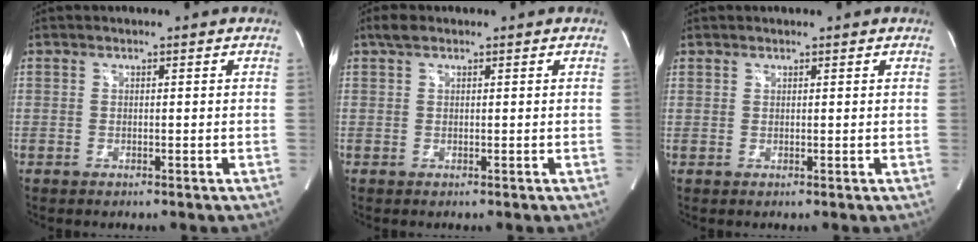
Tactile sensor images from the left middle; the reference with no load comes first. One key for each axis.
{"total": 1.8, "fx": 1.3, "fy": 0.7, "fz": 1.0, "tx": -0.025, "ty": 0.014, "tz": 0.025}
{"total": 0.8, "fx": 0.6, "fy": 0.5, "fz": 0.0, "tx": 0.002, "ty": 0.003, "tz": 0.008}